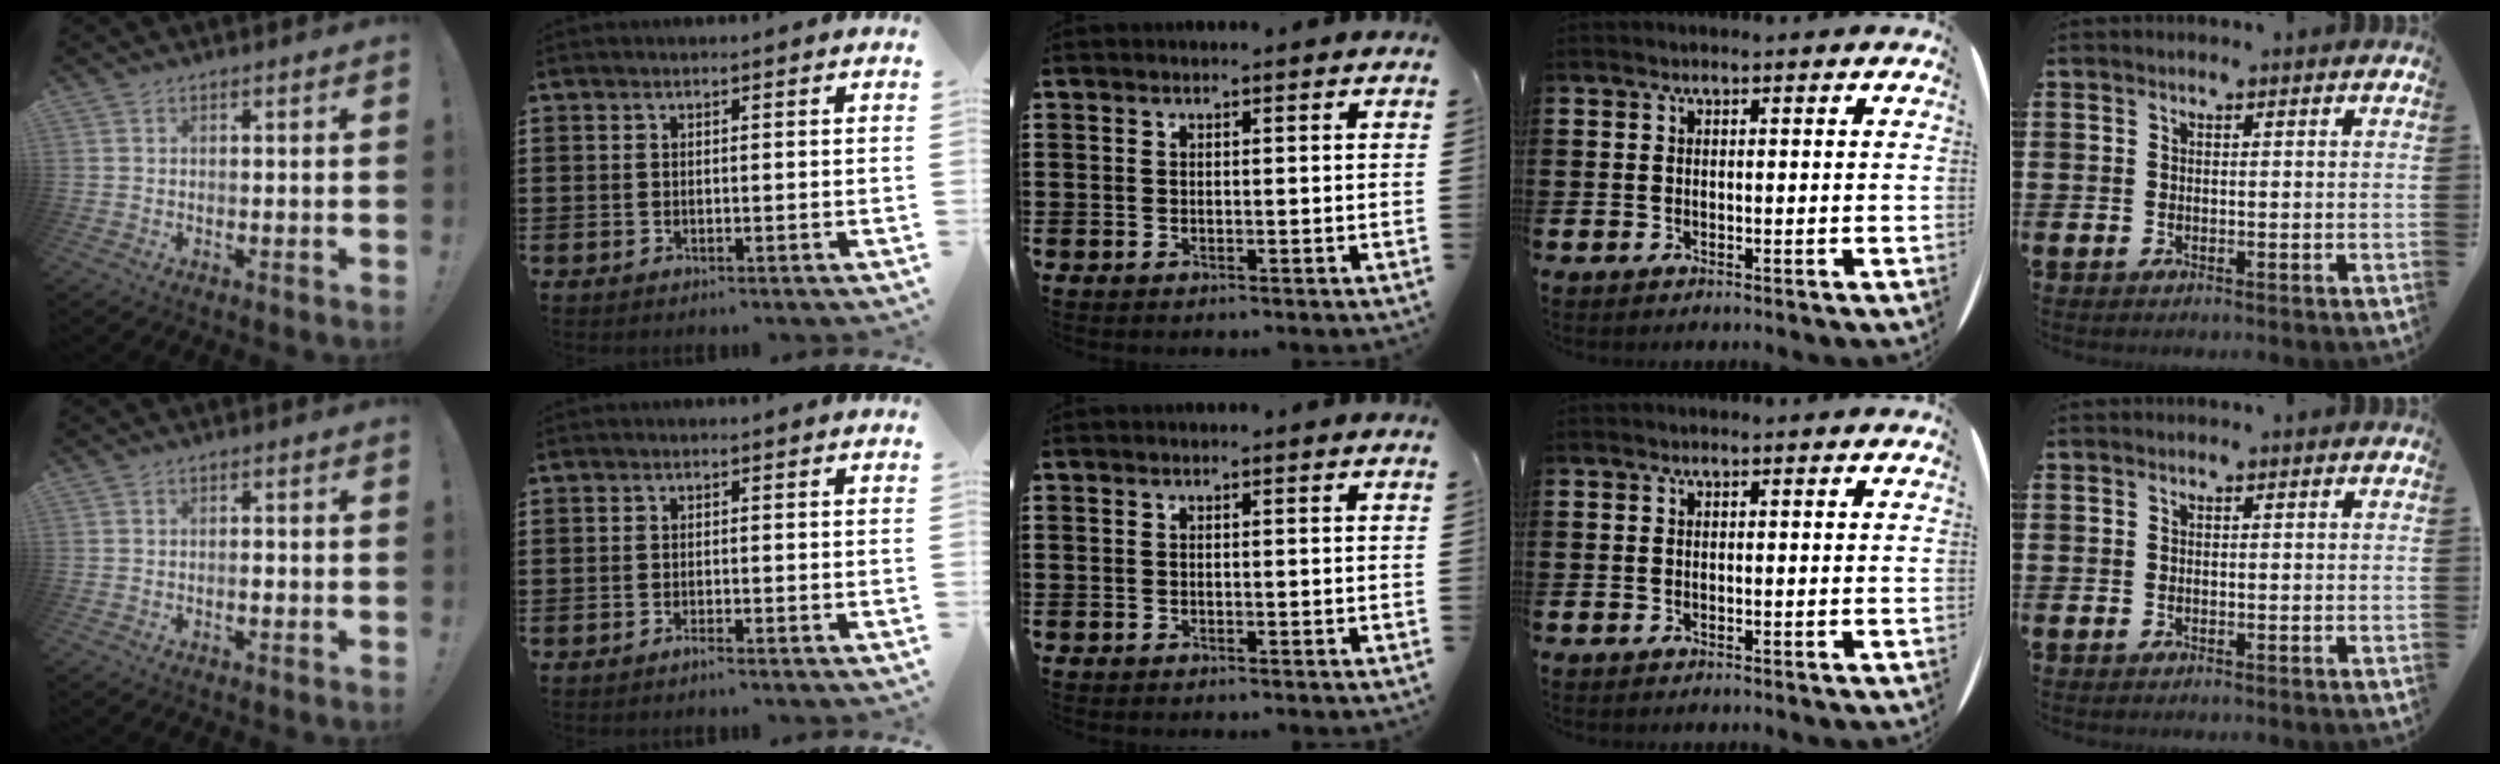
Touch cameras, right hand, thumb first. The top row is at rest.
{"thumb": {"total": 1.3, "force": [-0.8, 0.6, 0.9], "torque": [-0.010, 0.001, -0.015]}, "index": {"total": 0.9, "force": [-0.8, 0.1, 0.5], "torque": [-0.012, -0.005, -0.013]}}